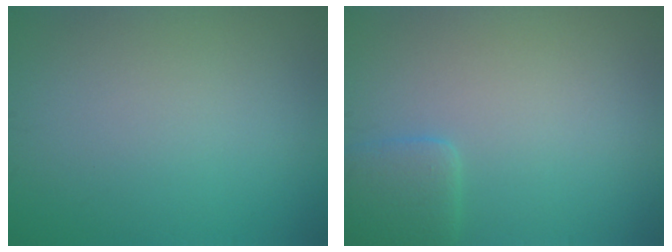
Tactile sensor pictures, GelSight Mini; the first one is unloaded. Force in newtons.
{"total": 2.4, "press": 2.4, "slide": 0.3}